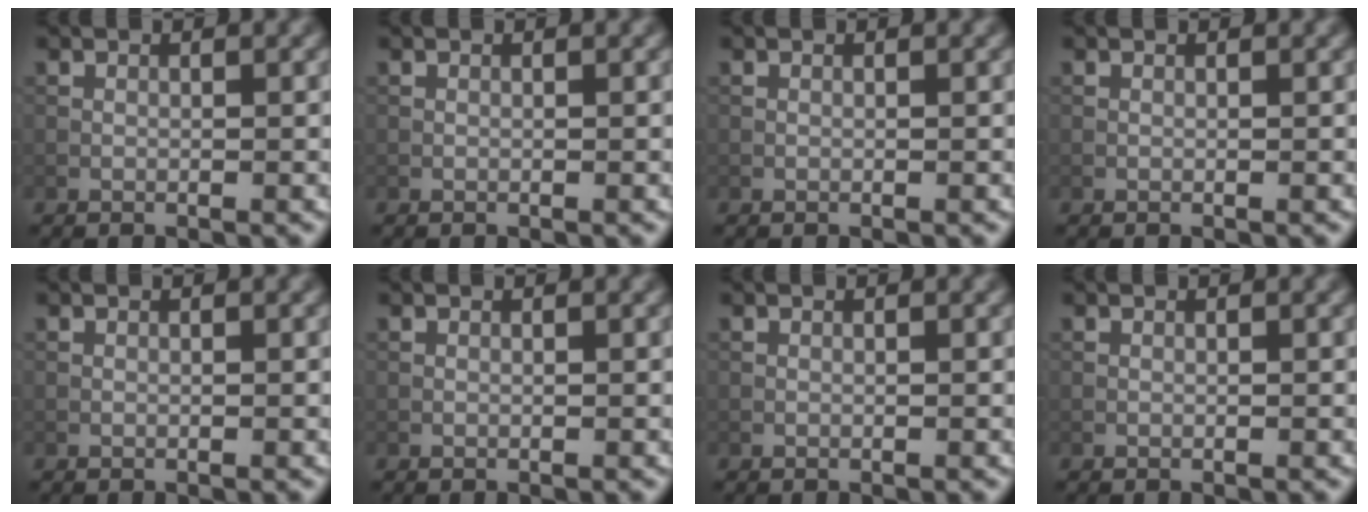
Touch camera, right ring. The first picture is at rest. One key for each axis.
{"total": 0.0}
{"total": 0.0}
{"total": 0.0}
{"total": 0.0}
{"total": 0.0}
{"total": 0.0}
{"total": 0.0}